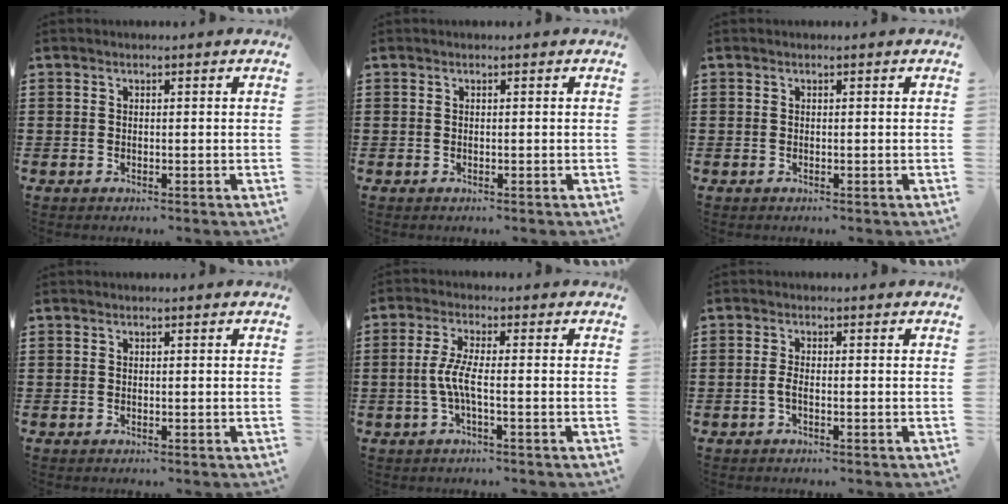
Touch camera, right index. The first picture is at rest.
{"total": 0.0}
{"total": 0.0}
{"total": 0.0}
{"total": 4.5, "force": [-1.0, 0.5, 4.4], "torque": [-0.109, -0.010, -0.031]}
{"total": 1.8, "force": [-0.7, 0.2, 1.6], "torque": [-0.047, -0.009, -0.016]}